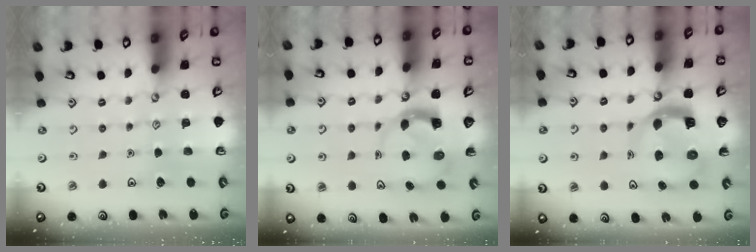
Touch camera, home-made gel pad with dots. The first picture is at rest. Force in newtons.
{"total": 3.7, "press": 3.6, "slide": 0.5}
{"total": 8.9, "press": 8.8, "slide": 1.3}